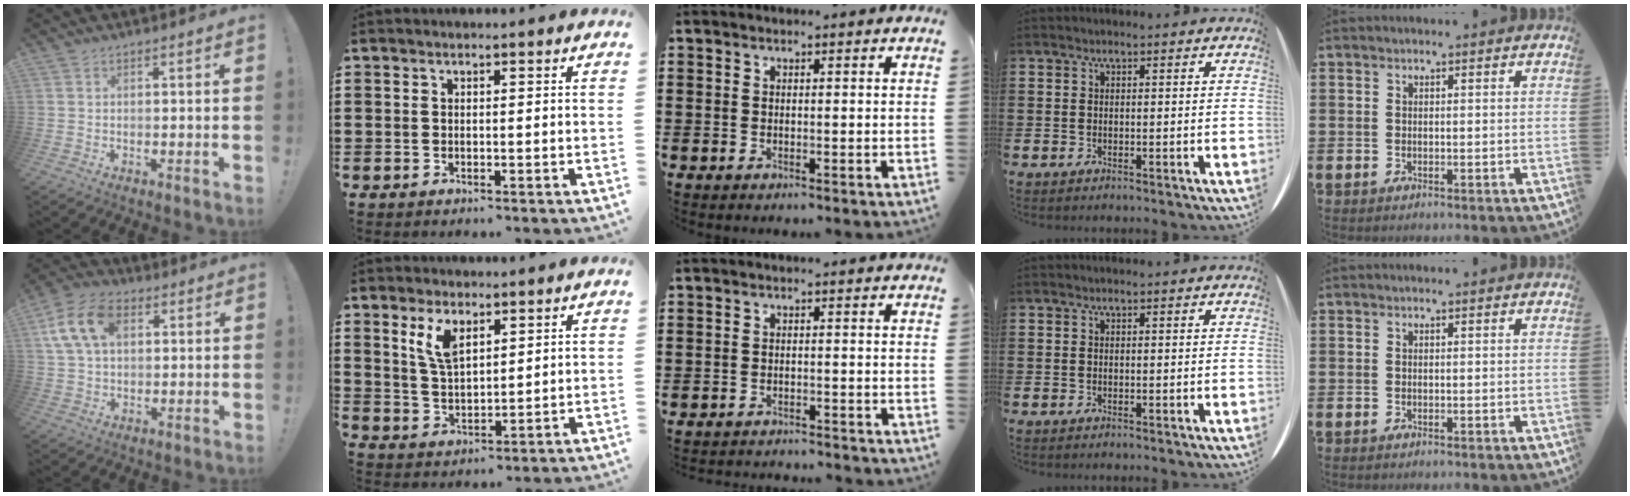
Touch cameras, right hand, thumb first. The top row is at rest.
{"thumb": {"total": 14.0, "force": [4.5, 9.2, 9.6], "torque": [-0.178, -0.002, 0.084]}, "index": {"total": 5.7, "force": [3.2, 2.4, 4.1], "torque": [-0.089, 0.005, 0.057]}, "middle": {"total": 1.6, "force": [-1.6, 0.0, 0.0], "torque": [-0.004, 0.002, -0.035]}}